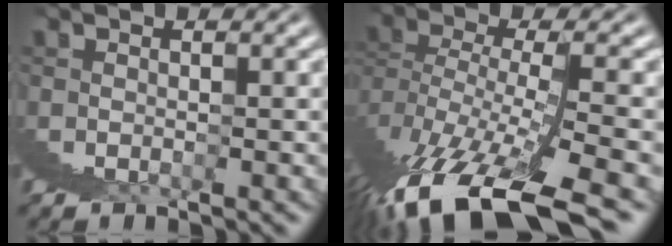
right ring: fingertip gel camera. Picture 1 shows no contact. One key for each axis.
{"total": 6.2, "fx": -3.3, "fy": 1.4, "fz": 5.1, "tx": -0.114, "ty": -0.014, "tz": -0.038}